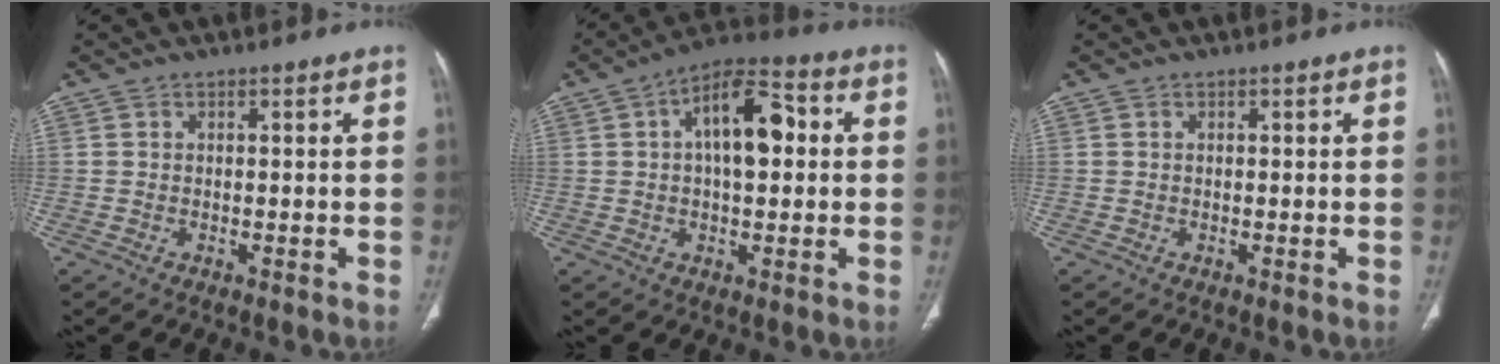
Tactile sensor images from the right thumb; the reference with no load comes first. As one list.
[{"total": 12.6, "force": [2.2, 6.2, 10.7], "torque": [-0.156, 0.025, 0.025]}, {"total": 0.0}]